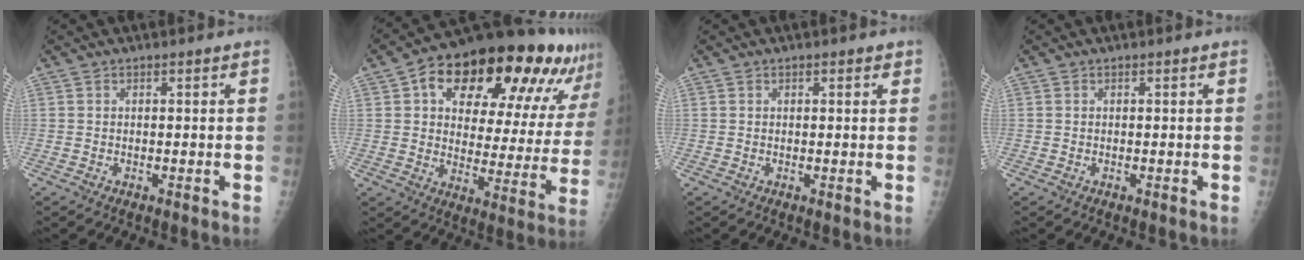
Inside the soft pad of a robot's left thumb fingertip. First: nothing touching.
{"total": 27.9, "force": [15.3, 12.4, 19.8], "torque": [-0.252, -0.007, 0.217]}
{"total": 1.2, "force": [0.6, 0.7, 0.8], "torque": [-0.004, 0.001, 0.004]}
{"total": 0.0}